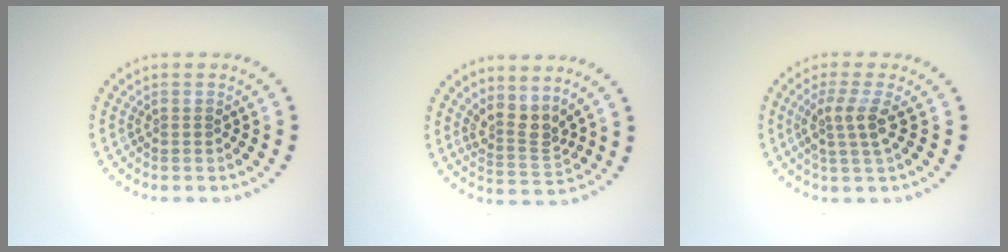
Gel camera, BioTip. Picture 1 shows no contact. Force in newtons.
{"total": 2.8, "press": 2.0, "slide": 2.0}
{"total": 2.8, "press": 2.1, "slide": 1.9}